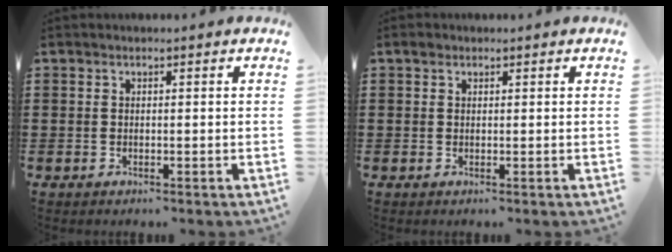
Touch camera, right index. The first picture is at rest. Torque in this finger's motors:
{"motor_torque": [0.10, 0.07, 0.02, 0.01]}